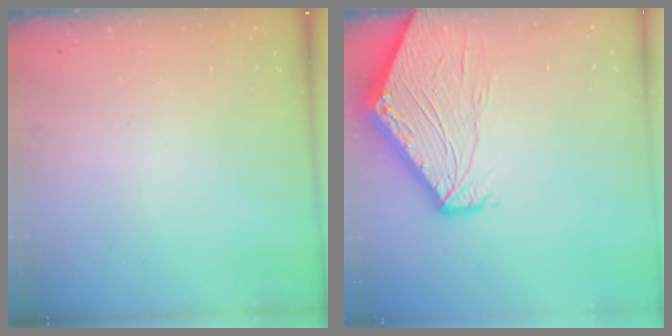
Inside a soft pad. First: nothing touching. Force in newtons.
{"total": 10.9, "press": 10.8, "slide": 1.2}